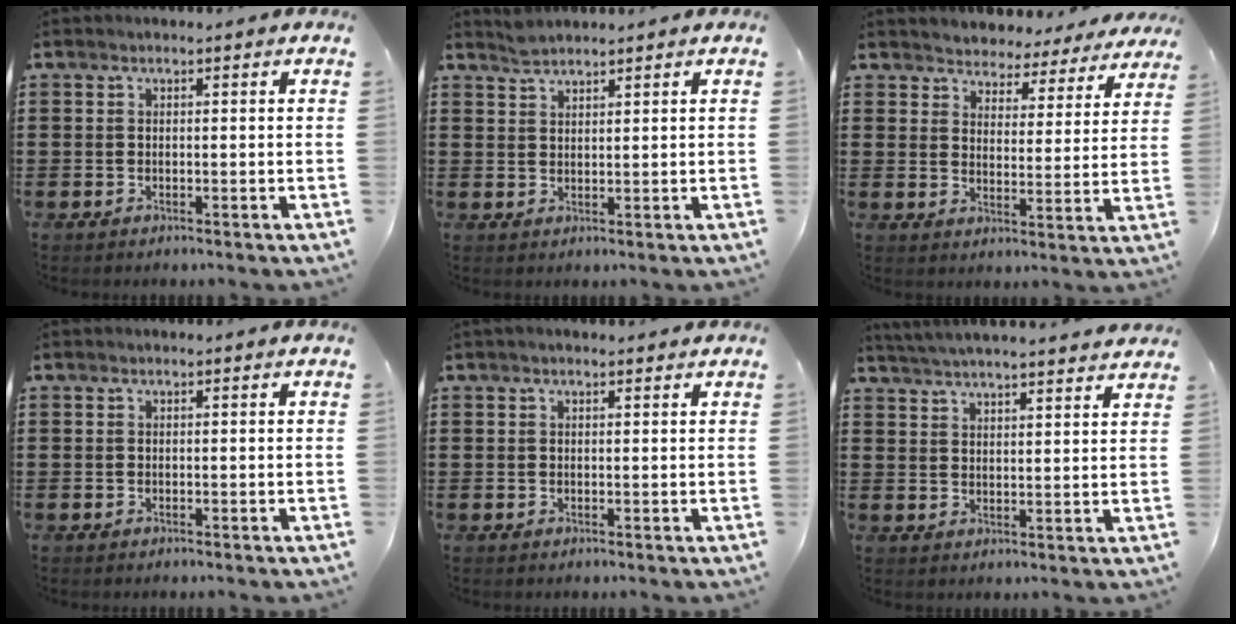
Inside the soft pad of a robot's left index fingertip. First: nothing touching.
{"total": 1.9, "force": [1.8, 0.2, 0.4], "torque": [-0.012, 0.001, 0.036]}
{"total": 4.0, "force": [4.0, 0.4, -0.6], "torque": [-0.016, -0.033, 0.065]}
{"total": 0.0}
{"total": 0.8, "force": [0.6, 0.2, 0.6], "torque": [-0.012, 0.002, 0.010]}
{"total": 3.9, "force": [3.8, -0.6, 0.6], "torque": [-0.024, -0.018, 0.067]}